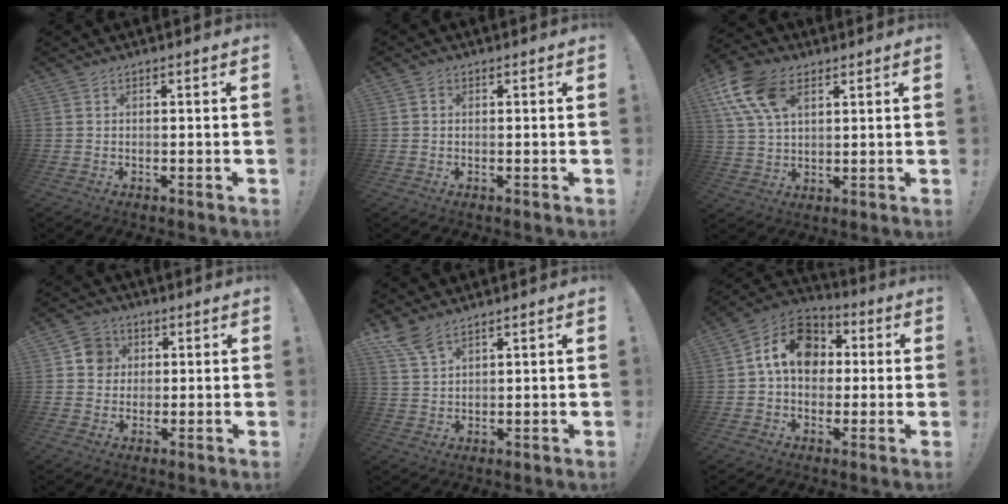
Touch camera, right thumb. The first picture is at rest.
{"total": 1.0, "force": [0.0, 0.9, 0.3], "torque": [-0.006, 0.003, 0.000]}
{"total": 14.4, "force": [6.7, 8.8, 9.2], "torque": [-0.184, -0.020, 0.127]}
{"total": 7.4, "force": [1.6, 7.0, 2.0], "torque": [-0.016, 0.000, 0.031]}
{"total": 6.5, "force": [5.1, 2.3, 3.4], "torque": [-0.062, -0.028, 0.096]}
{"total": 15.8, "force": [3.7, 12.0, 9.6], "torque": [-0.140, 0.007, 0.076]}